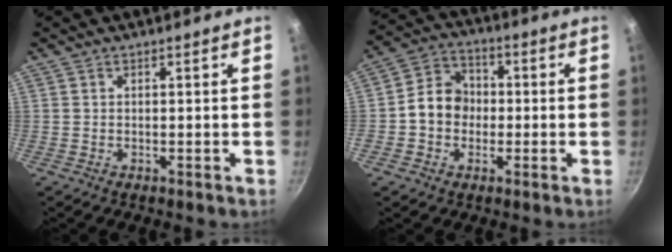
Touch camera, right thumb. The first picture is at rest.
{"total": 8.9, "force": [-0.8, 7.6, 4.6], "torque": [-0.044, 0.025, -0.031]}